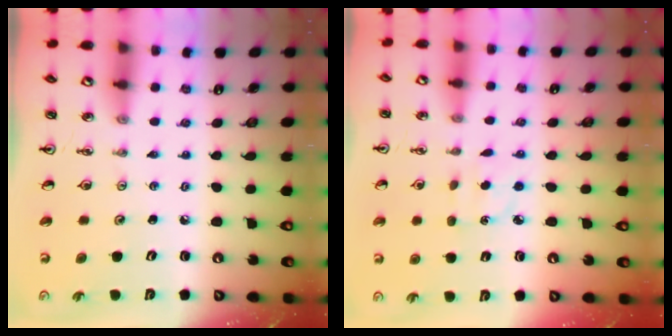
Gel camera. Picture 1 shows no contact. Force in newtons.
{"total": 2.8, "press": 2.7, "slide": 0.7}